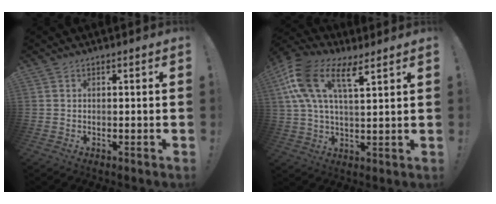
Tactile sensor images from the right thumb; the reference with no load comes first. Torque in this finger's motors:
{"motor_torque": [-0.65, 1.38, 0.85, 1.02, 0.58]}